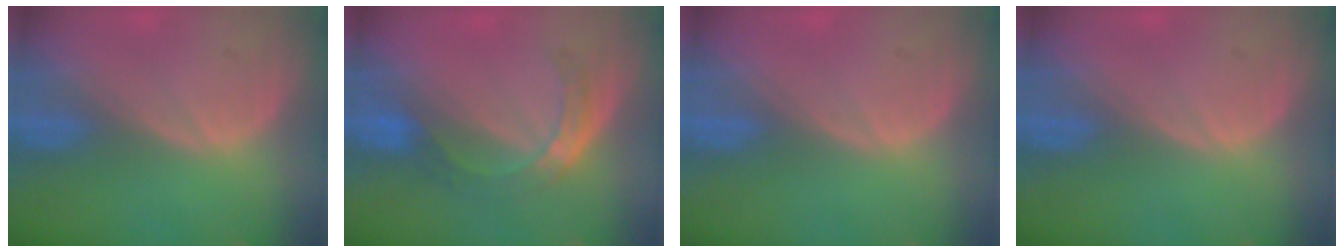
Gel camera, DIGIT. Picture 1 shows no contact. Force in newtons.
{"total": 5.6, "press": 5.2, "slide": 2.1}
{"total": 0.0}
{"total": 0.0}